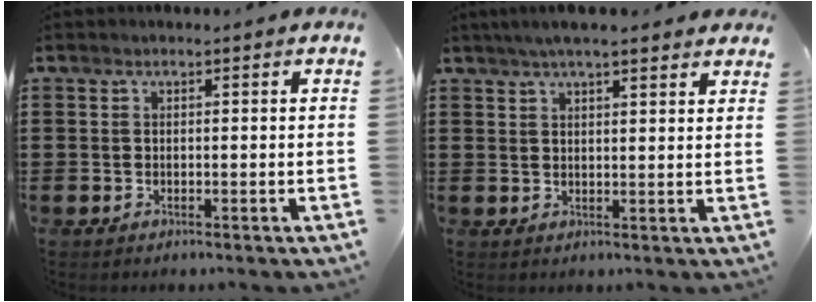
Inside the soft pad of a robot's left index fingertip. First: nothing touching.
{"total": 4.2, "force": [3.5, 0.8, 2.2], "torque": [-0.051, 0.002, 0.063]}